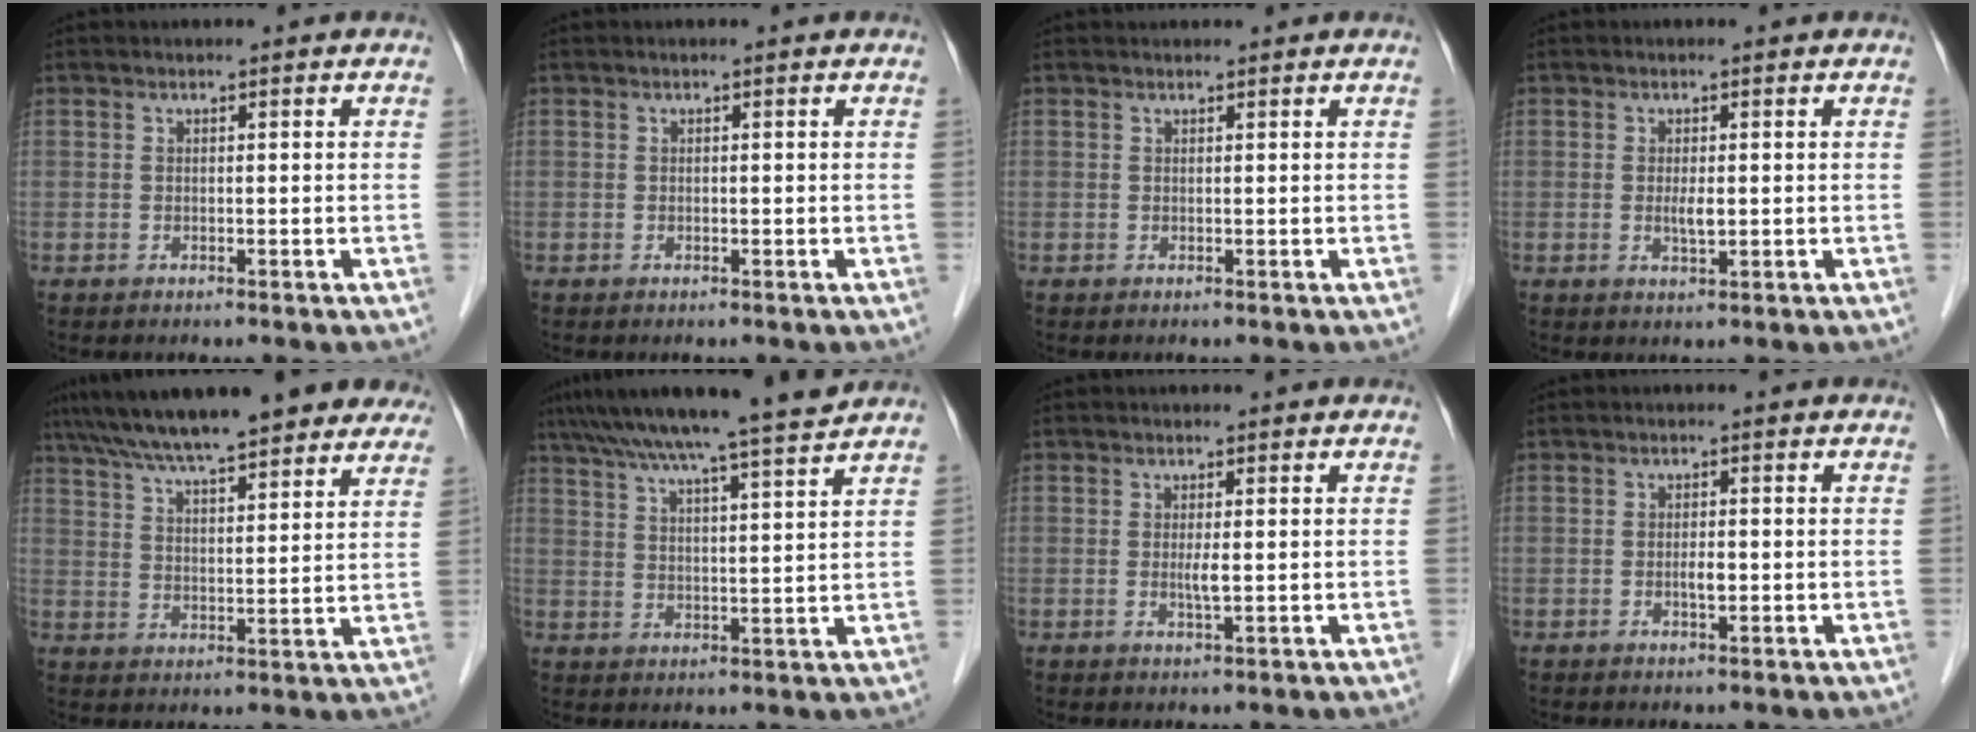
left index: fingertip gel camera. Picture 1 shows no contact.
{"total": 0.0}
{"total": 2.3, "force": [2.1, 0.3, 0.9], "torque": [-0.011, 0.025, 0.036]}
{"total": 2.0, "force": [0.0, 0.5, 1.9], "torque": [-0.039, -0.003, 0.002]}
{"total": 22.0, "force": [18.3, 4.1, 11.5], "torque": [-0.183, 0.039, 0.250]}
{"total": 13.8, "force": [12.0, -1.1, 6.7], "torque": [-0.116, 0.013, 0.177]}
{"total": 1.7, "force": [0.0, 0.1, 1.7], "torque": [-0.036, -0.003, 0.001]}
{"total": 1.6, "force": [-0.4, 0.4, 1.4], "torque": [-0.027, -0.001, -0.006]}